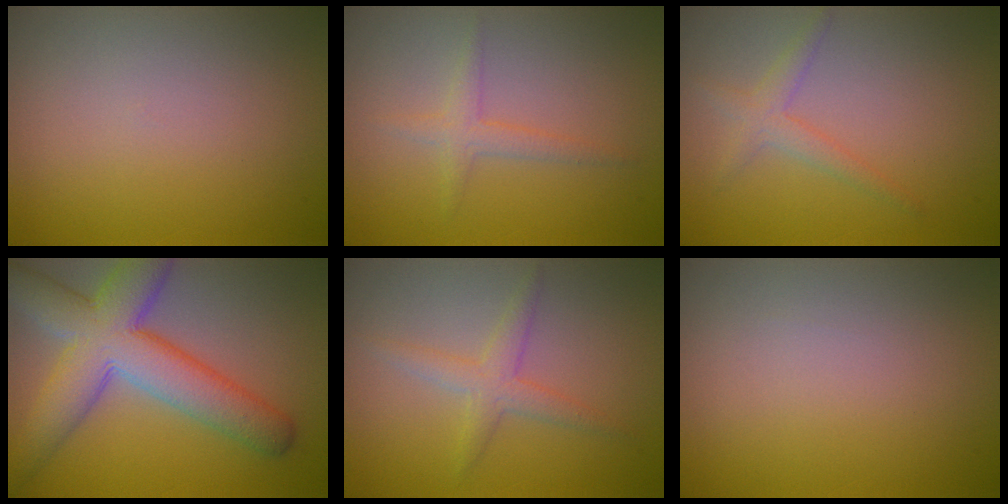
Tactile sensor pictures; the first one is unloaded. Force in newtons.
{"total": 1.6, "press": 1.6, "slide": 0.1}
{"total": 1.8, "press": 1.8, "slide": 0.1}
{"total": 9.2, "press": 9.2, "slide": 0.6}
{"total": 2.2, "press": 2.2, "slide": 0.1}
{"total": 0.0}